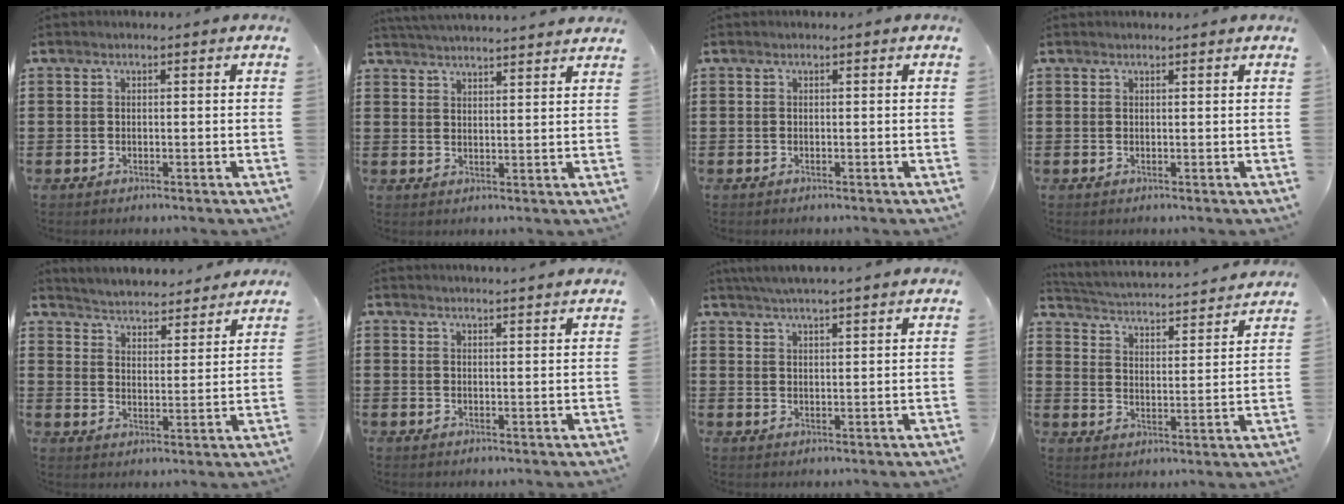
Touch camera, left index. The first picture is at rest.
{"total": 3.5, "force": [3.5, -0.6, 0.2], "torque": [-0.015, -0.014, 0.062]}
{"total": 0.0}
{"total": 0.6, "force": [0.6, -0.1, 0.2], "torque": [-0.005, -0.002, 0.012]}
{"total": 4.2, "force": [4.1, -0.3, -0.3], "torque": [-0.017, -0.038, 0.067]}
{"total": 2.5, "force": [2.4, -0.6, 0.1], "torque": [-0.007, -0.009, 0.046]}
{"total": 4.0, "force": [3.8, -0.6, 0.9], "torque": [-0.029, -0.013, 0.068]}
{"total": 2.3, "force": [2.3, -0.2, 0.4], "torque": [-0.026, -0.030, 0.026]}